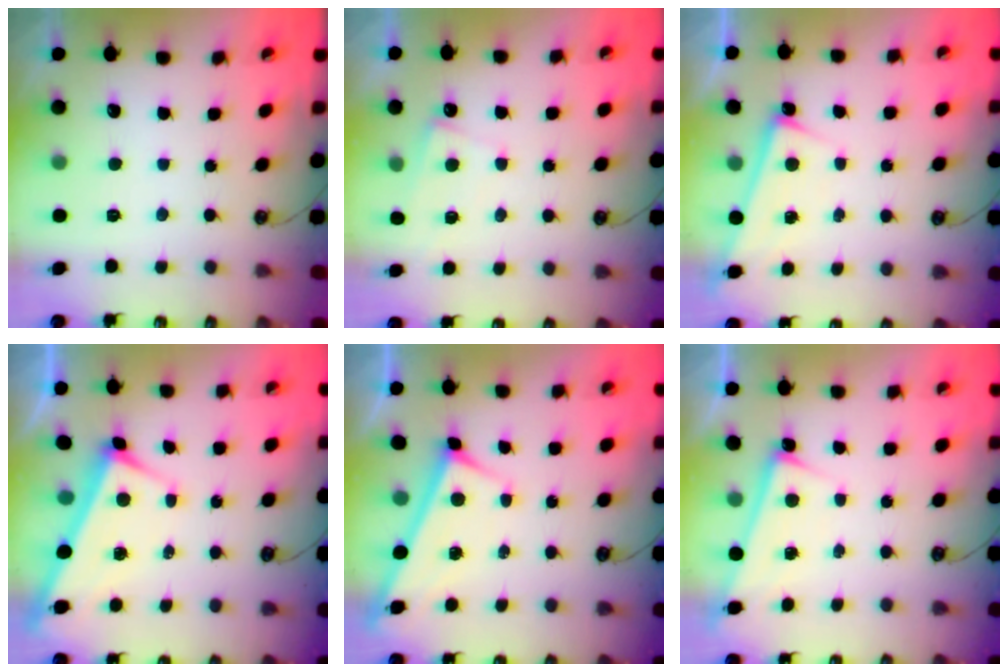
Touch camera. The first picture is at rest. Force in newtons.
{"total": 4.7, "press": 4.7, "slide": 0.2}
{"total": 2.8, "press": 2.7, "slide": 0.4}
{"total": 3.8, "press": 3.8, "slide": 0.2}
{"total": 3.3, "press": 3.3, "slide": 0.3}
{"total": 2.8, "press": 2.7, "slide": 0.4}